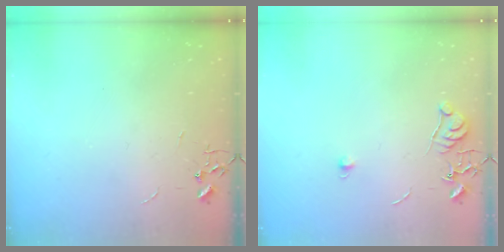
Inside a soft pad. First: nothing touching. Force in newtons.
{"total": 6.5, "press": 6.4, "slide": 0.6}